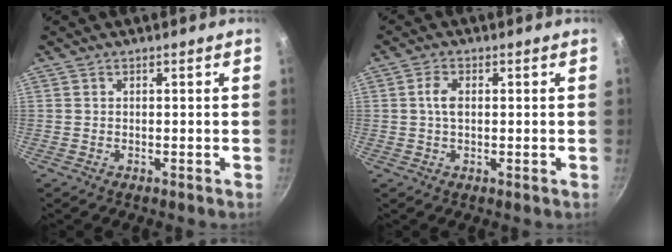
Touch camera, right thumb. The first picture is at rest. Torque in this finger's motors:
{"motor_torque": [0.94, 1.66, 0.20, 0.00, 0.06]}